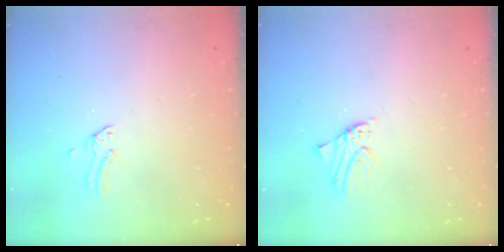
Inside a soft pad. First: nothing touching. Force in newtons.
{"total": 0.8, "press": 0.8, "slide": 0.1}